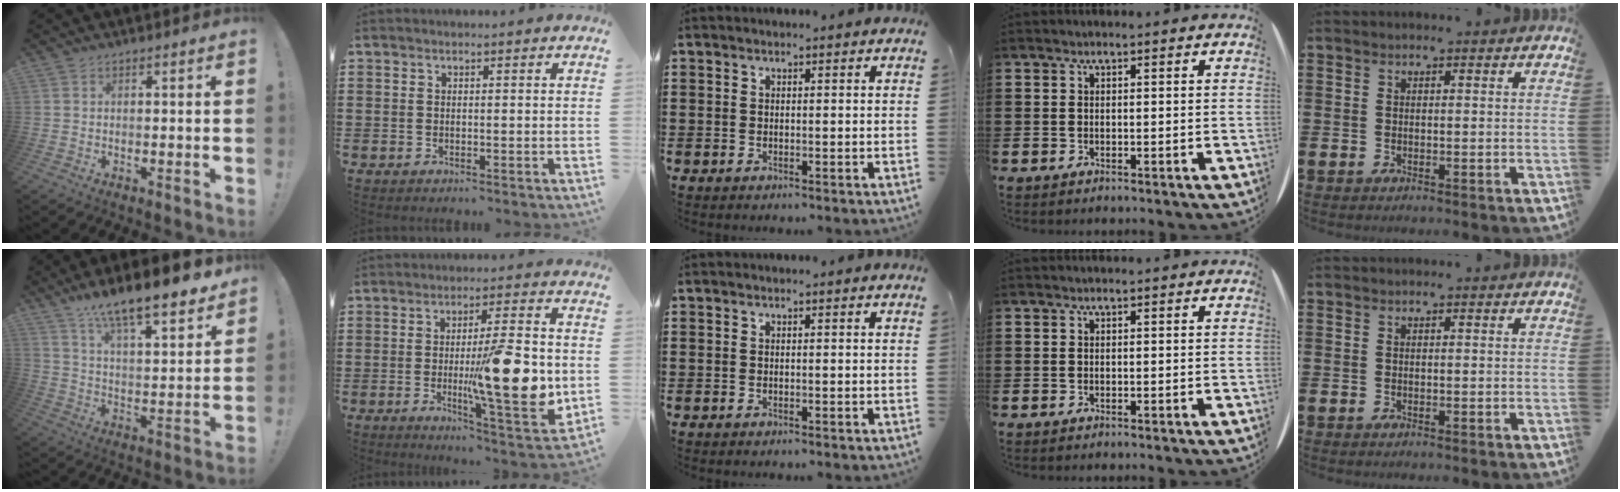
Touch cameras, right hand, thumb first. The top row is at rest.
{"thumb": {"total": 12.7, "force": [10.7, 2.1, 6.5], "torque": [-0.121, -0.084, 0.181]}, "index": {"total": 15.5, "force": [-1.3, 3.3, 15.1], "torque": [-0.238, -0.018, -0.024]}}